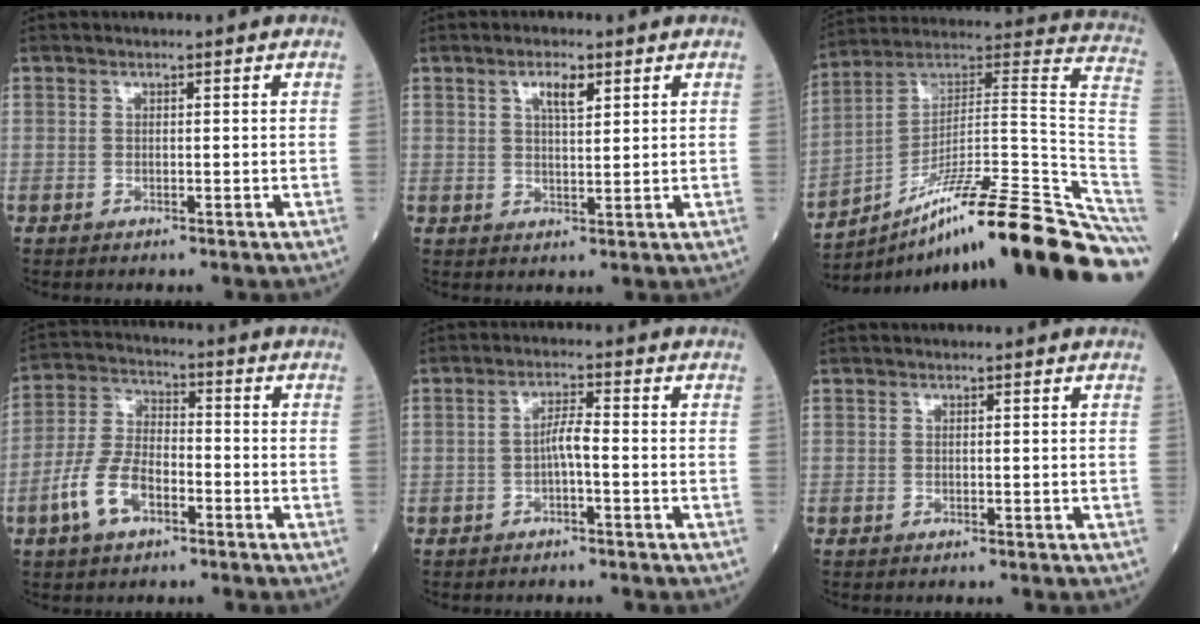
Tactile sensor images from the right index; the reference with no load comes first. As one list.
[{"total": 3.6, "force": [1.8, 1.0, 2.9], "torque": [-0.052, 0.001, 0.031]}, {"total": 27.4, "force": [-17.4, 0.7, 21.2], "torque": [-0.203, 0.045, -0.278]}, {"total": 8.9, "force": [-3.9, 4.3, 6.7], "torque": [-0.152, 0.011, -0.079]}, {"total": 2.9, "force": [-0.9, 0.3, 2.8], "torque": [-0.048, 0.006, -0.017]}, {"total": 0.0}]